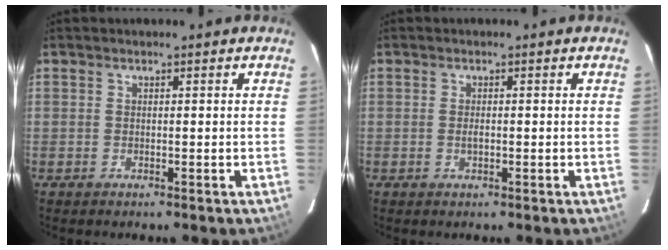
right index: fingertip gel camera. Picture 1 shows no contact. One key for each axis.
{"total": 1.1, "fx": -0.2, "fy": 0.6, "fz": 0.9, "tx": -0.017, "ty": 0.002, "tz": -0.003}